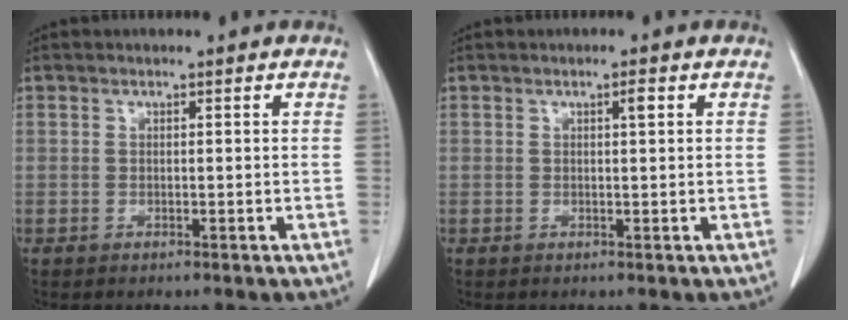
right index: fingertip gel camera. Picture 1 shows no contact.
{"total": 1.1, "force": [0.4, 0.1, 1.0], "torque": [-0.018, 0.001, 0.006]}